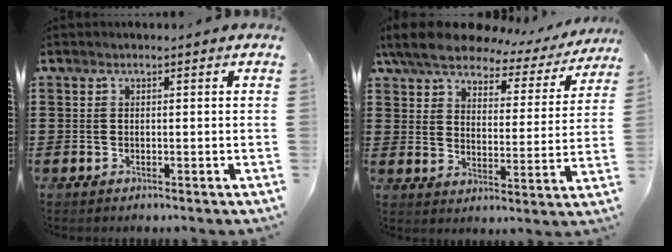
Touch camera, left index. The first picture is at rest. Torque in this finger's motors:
{"motor_torque": [2.14, 0.00, 0.76, 0.21]}